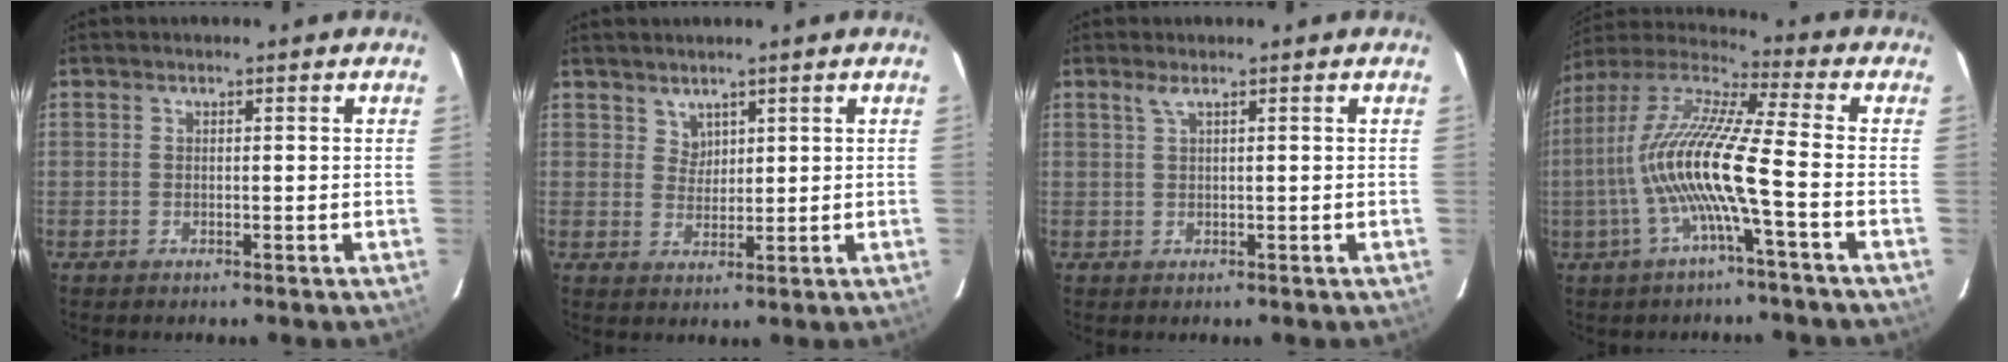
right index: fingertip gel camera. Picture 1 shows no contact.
{"total": 2.4, "force": [1.9, 1.5, 0.0], "torque": [0.009, 0.005, 0.036]}
{"total": 1.1, "force": [0.6, -0.3, 0.9], "torque": [-0.016, 0.003, 0.011]}
{"total": 14.2, "force": [-3.6, -0.1, 13.7], "torque": [-0.260, 0.001, -0.073]}